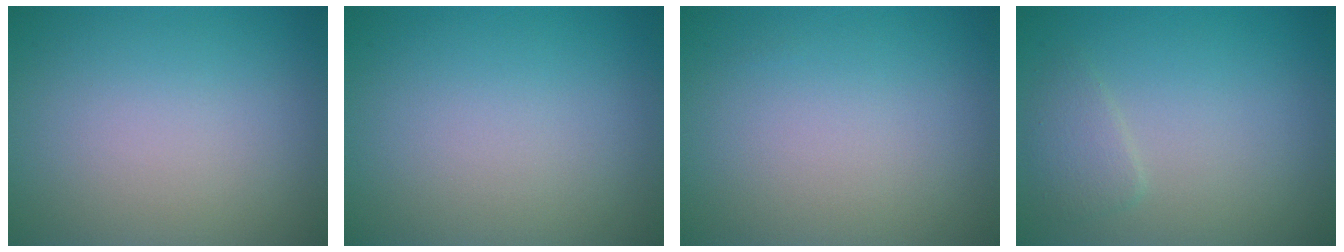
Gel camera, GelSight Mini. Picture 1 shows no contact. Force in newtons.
{"total": 0.0}
{"total": 0.0}
{"total": 1.5, "press": 1.5, "slide": 0.1}